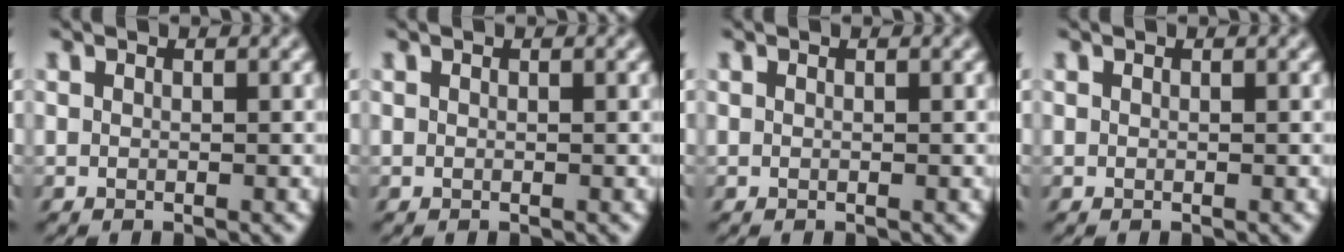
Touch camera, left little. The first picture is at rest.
{"total": 0.0}
{"total": 0.0}
{"total": 0.0}